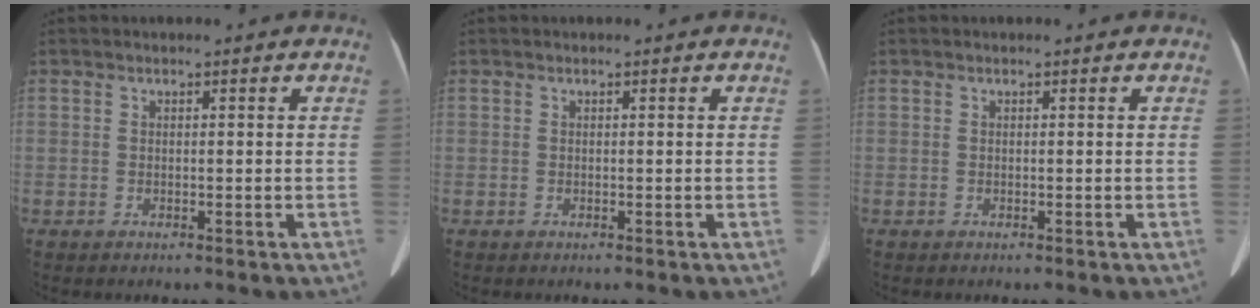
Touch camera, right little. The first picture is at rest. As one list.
[{"total": 0.0}, {"total": 0.0}]